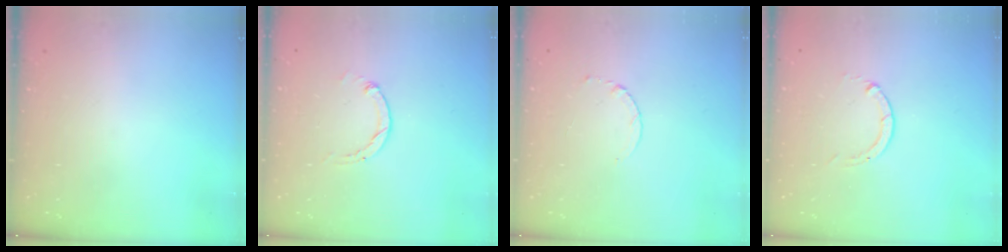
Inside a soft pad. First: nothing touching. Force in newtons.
{"total": 1.2, "press": 1.2, "slide": 0.3}
{"total": 2.6, "press": 2.6, "slide": 0.3}
{"total": 0.0}